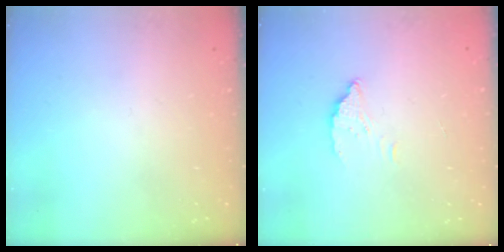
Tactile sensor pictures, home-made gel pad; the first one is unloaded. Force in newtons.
{"total": 3.6, "press": 3.5, "slide": 0.4}